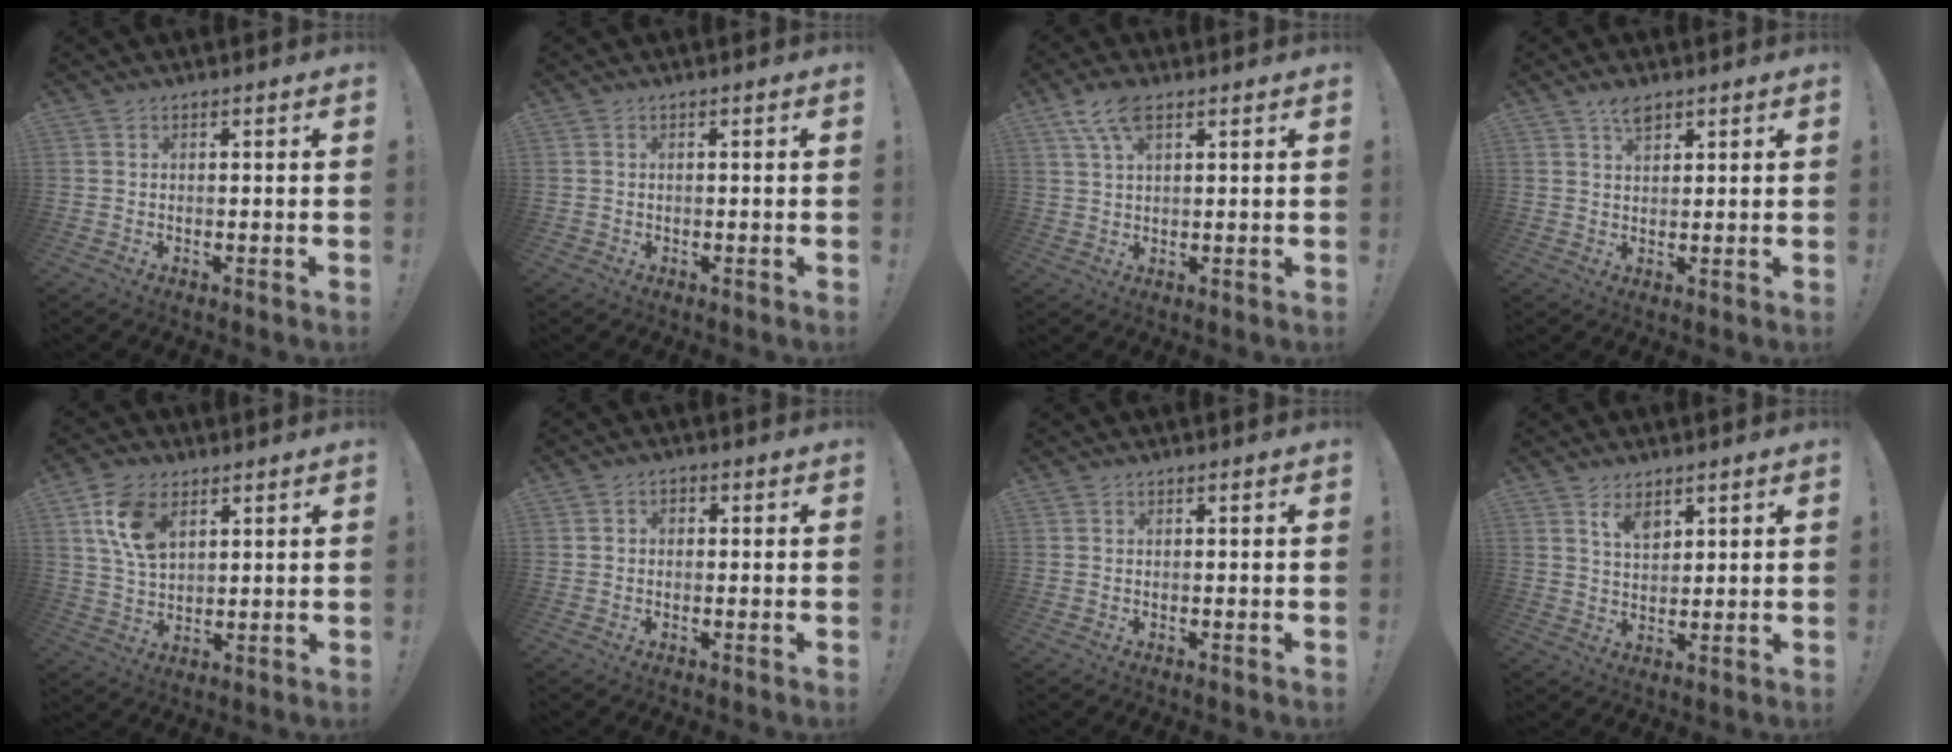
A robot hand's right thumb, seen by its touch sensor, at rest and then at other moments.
{"total": 0.7, "force": [-0.1, 0.7, 0.0], "torque": [-0.004, 0.004, -0.002]}
{"total": 7.2, "force": [4.0, 3.0, 5.2], "torque": [-0.088, -0.010, 0.074]}
{"total": 4.4, "force": [2.9, 2.1, 2.5], "torque": [-0.031, -0.012, 0.050]}
{"total": 11.6, "force": [5.2, 7.2, 7.5], "torque": [-0.140, -0.004, 0.101]}
{"total": 2.0, "force": [-0.9, 1.6, 0.9], "torque": [-0.017, 0.011, -0.016]}
{"total": 0.0}
{"total": 5.3, "force": [3.6, 2.7, 2.8], "torque": [-0.042, -0.019, 0.062]}